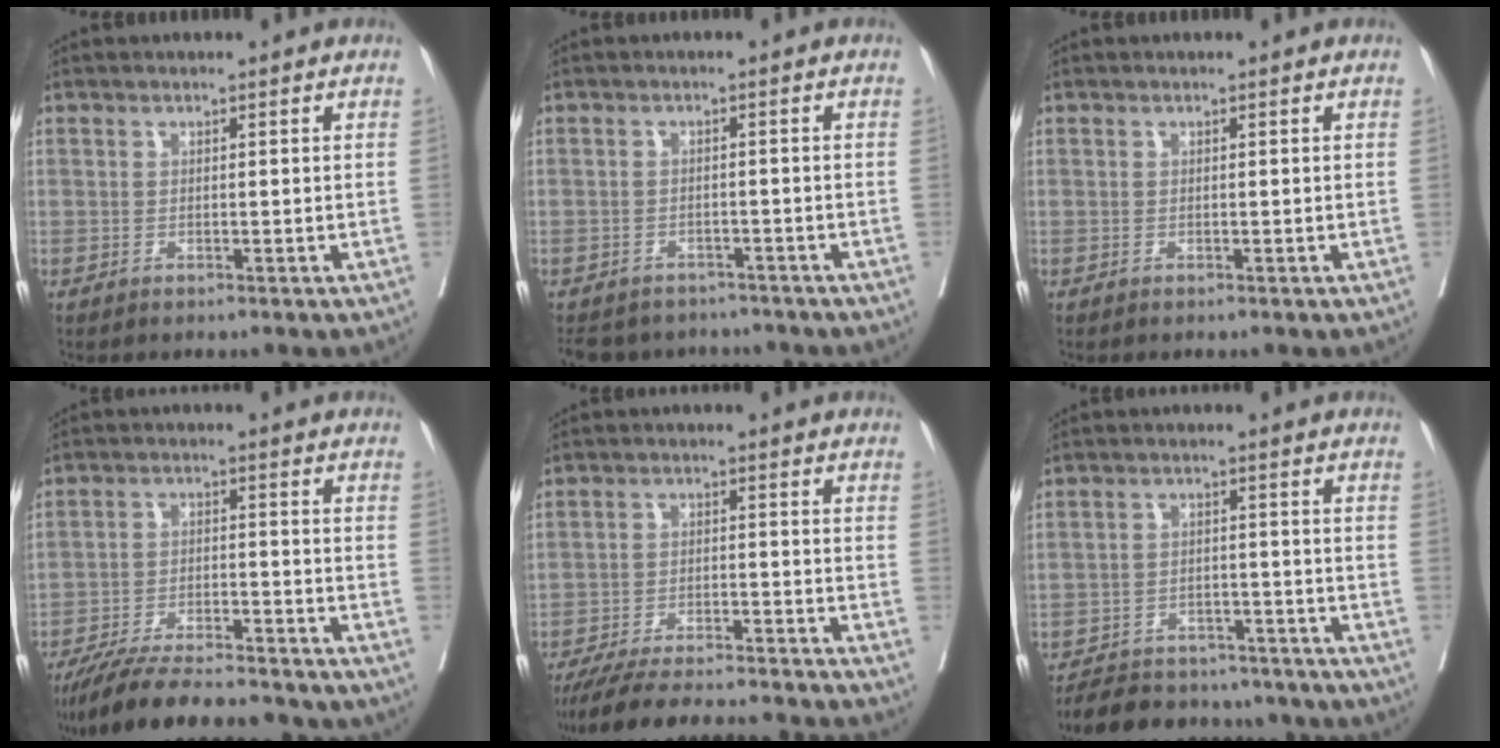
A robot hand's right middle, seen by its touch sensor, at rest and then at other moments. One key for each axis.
{"total": 9.0, "fx": -8.3, "fy": 3.4, "fz": 1.2, "tx": -0.019, "ty": 0.008, "tz": -0.104}
{"total": 0.0}
{"total": 16.9, "fx": -15.1, "fy": 2.2, "fz": 7.3, "tx": -0.127, "ty": -0.018, "tz": -0.230}
{"total": 17.3, "fx": -16.1, "fy": 0.2, "fz": 6.2, "tx": -0.103, "ty": -0.021, "tz": -0.240}
{"total": 16.1, "fx": -14.5, "fy": 5.3, "fz": 4.4, "tx": -0.084, "ty": 0.014, "tz": -0.192}